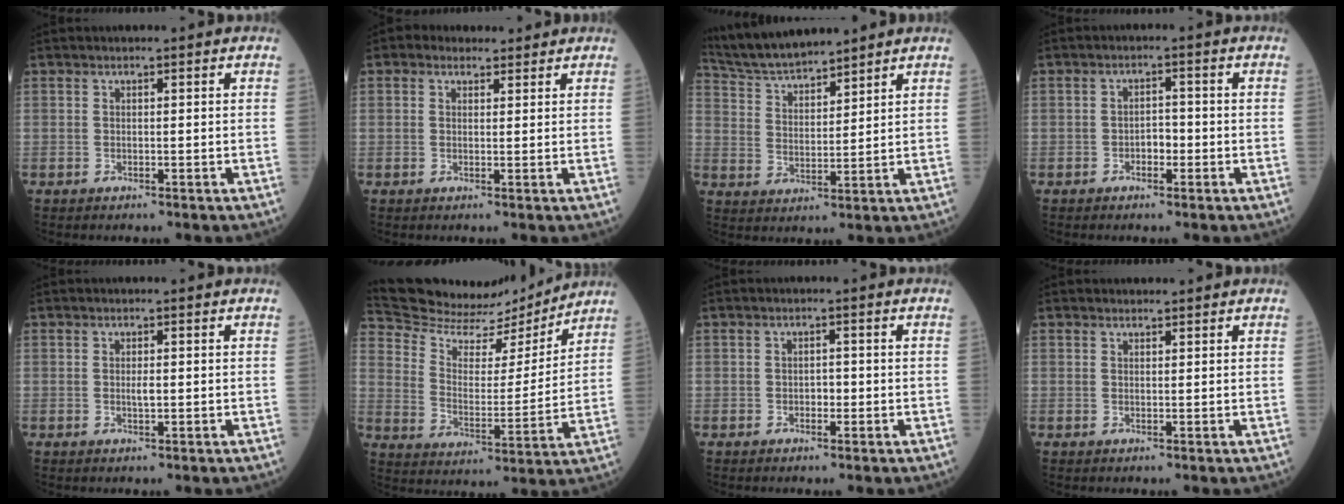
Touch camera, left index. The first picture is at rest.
{"total": 3.2, "force": [2.4, 2.1, 0.7], "torque": [-0.008, 0.018, 0.034]}
{"total": 10.4, "force": [9.7, 1.3, 3.3], "torque": [-0.072, 0.018, 0.189]}
{"total": 2.2, "force": [-1.0, 1.2, 1.5], "torque": [-0.017, 0.004, -0.020]}
{"total": 1.6, "force": [-0.2, 0.4, 1.6], "torque": [-0.029, -0.004, -0.004]}
{"total": 16.4, "force": [15.8, 2.7, 3.2], "torque": [-0.068, -0.012, 0.247]}
{"total": 1.3, "force": [-0.5, 0.8, 0.8], "torque": [-0.010, 0.000, -0.010]}
{"total": 0.9, "force": [0.9, 0.3, 0.0], "torque": [-0.004, 0.001, 0.013]}